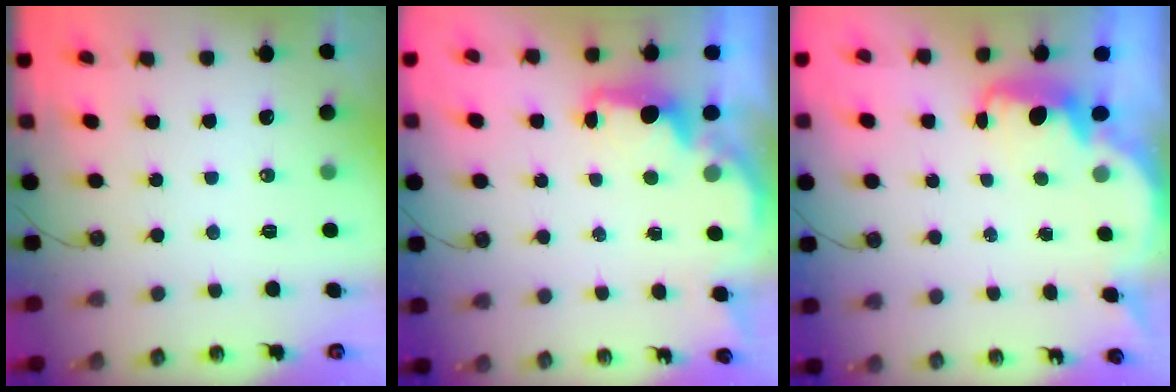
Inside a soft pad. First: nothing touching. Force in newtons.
{"total": 2.5, "press": 2.4, "slide": 0.8}
{"total": 2.4, "press": 2.4, "slide": 0.6}